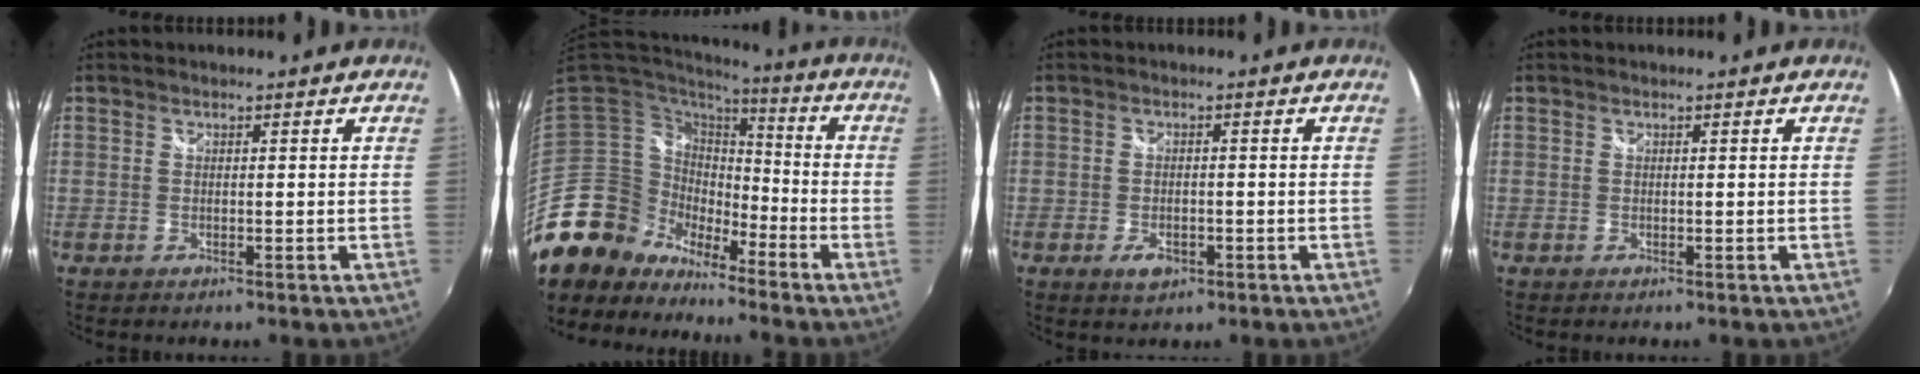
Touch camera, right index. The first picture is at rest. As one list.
[{"total": 11.5, "force": [-9.3, 6.7, 0.7], "torque": [-0.031, 0.030, -0.179]}, {"total": 3.5, "force": [-1.6, 2.1, 2.3], "torque": [-0.046, -0.006, -0.025]}, {"total": 0.0}]